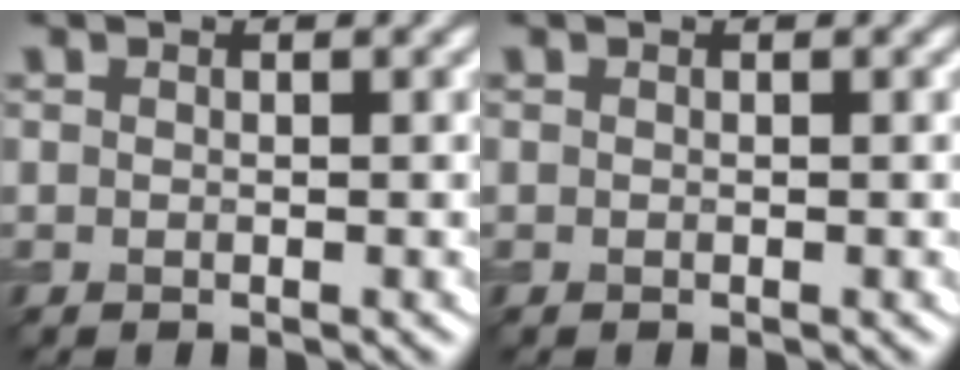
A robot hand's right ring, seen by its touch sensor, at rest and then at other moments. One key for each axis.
{"total": 0.0}